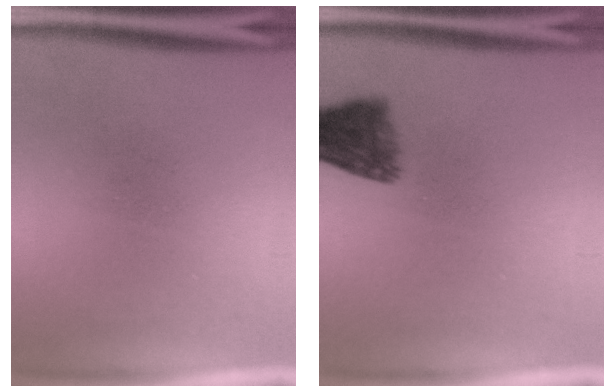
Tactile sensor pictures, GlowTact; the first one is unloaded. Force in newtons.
{"total": 5.8}